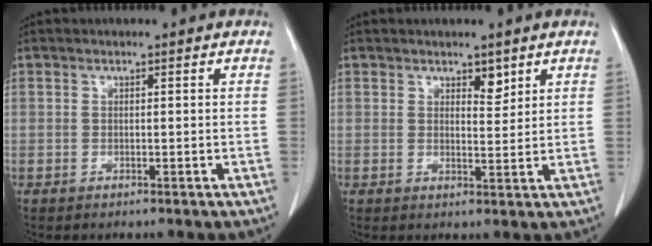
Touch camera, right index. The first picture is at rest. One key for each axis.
{"total": 2.5, "fx": 1.7, "fy": 1.0, "fz": 1.5, "tx": -0.019, "ty": -0.006, "tz": 0.029}